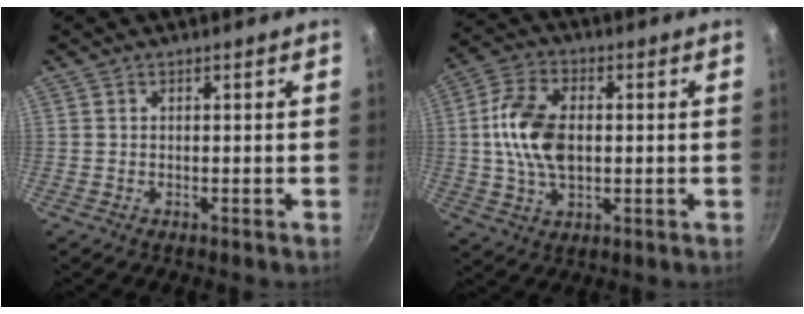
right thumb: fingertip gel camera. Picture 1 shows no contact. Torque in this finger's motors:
{"motor_torque": [1.86, 1.85, 1.54, -0.10, 0.15]}